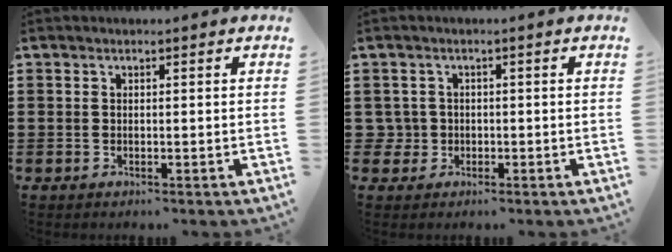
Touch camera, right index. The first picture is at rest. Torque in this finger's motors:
{"motor_torque": [1.49, 0.65, -0.03, -0.05]}